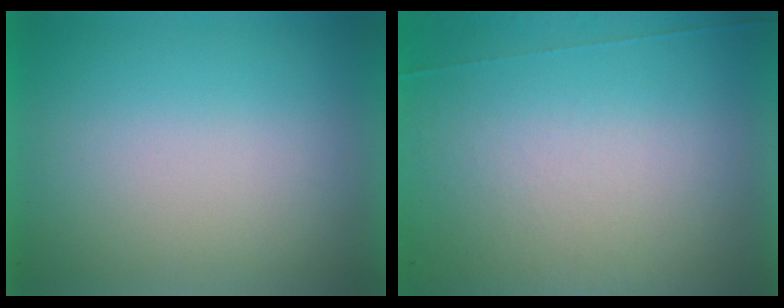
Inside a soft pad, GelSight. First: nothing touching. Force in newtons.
{"total": 7.1}